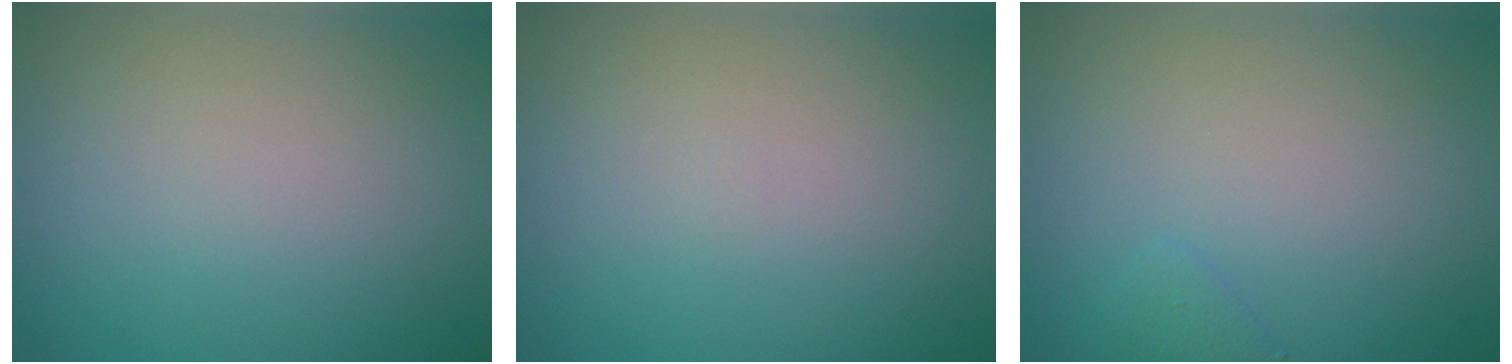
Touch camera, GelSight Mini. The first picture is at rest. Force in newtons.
{"total": 0.0}
{"total": 0.8, "press": 0.8, "slide": 0.0}